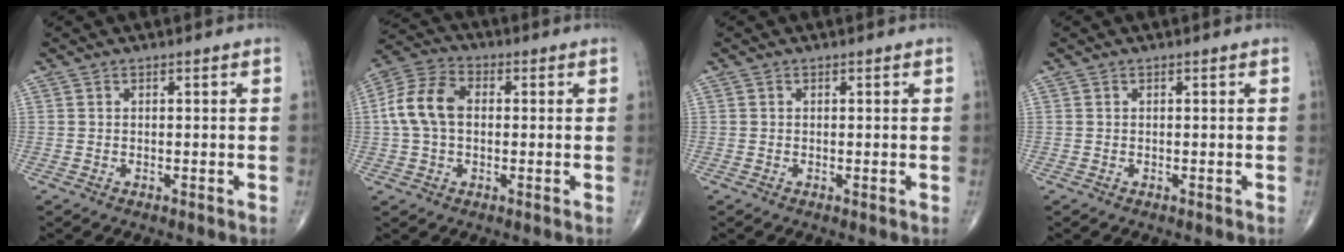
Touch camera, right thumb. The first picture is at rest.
{"total": 9.9, "force": [0.5, 6.7, 7.3], "torque": [-0.149, 0.029, 0.002]}
{"total": 0.0}
{"total": 0.0}